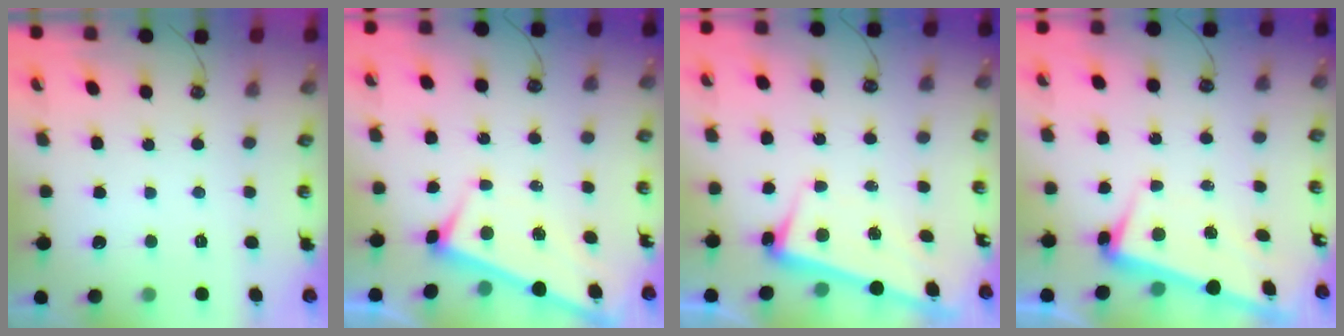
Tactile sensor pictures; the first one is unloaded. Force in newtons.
{"total": 2.6, "press": 2.6, "slide": 0.1}
{"total": 2.6, "press": 2.4, "slide": 1.1}
{"total": 2.9, "press": 2.8, "slide": 1.0}